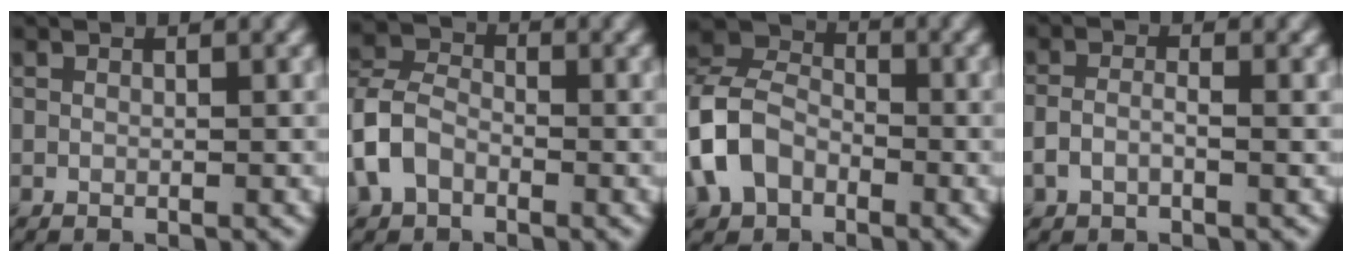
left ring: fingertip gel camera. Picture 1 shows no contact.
{"total": 4.5, "force": [-1.9, 3.2, 2.6], "torque": [-0.057, 0.007, -0.052]}
{"total": 7.8, "force": [-2.9, 5.7, 4.5], "torque": [-0.102, 0.005, -0.076]}
{"total": 1.8, "force": [-0.8, 0.8, 1.4], "torque": [-0.028, 0.002, -0.019]}